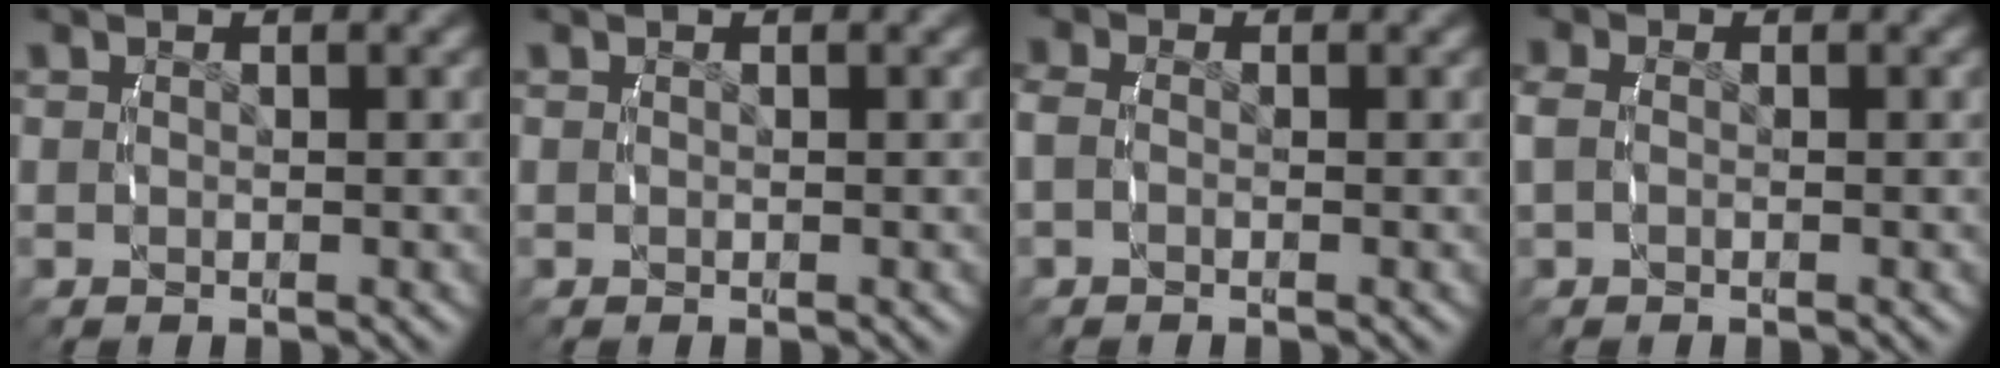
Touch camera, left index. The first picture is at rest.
{"total": 0.0}
{"total": 2.0, "force": [-0.3, 1.8, 0.8], "torque": [-0.037, -0.001, -0.013]}
{"total": 1.7, "force": [-0.1, 1.5, 0.8], "torque": [-0.036, -0.001, -0.005]}